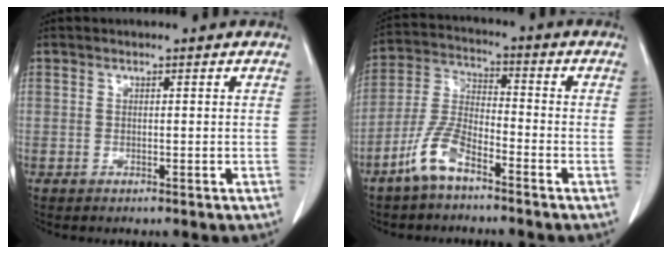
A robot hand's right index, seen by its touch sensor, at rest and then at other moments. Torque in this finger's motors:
{"motor_torque": [0.41, -0.39, 0.20, 0.09]}